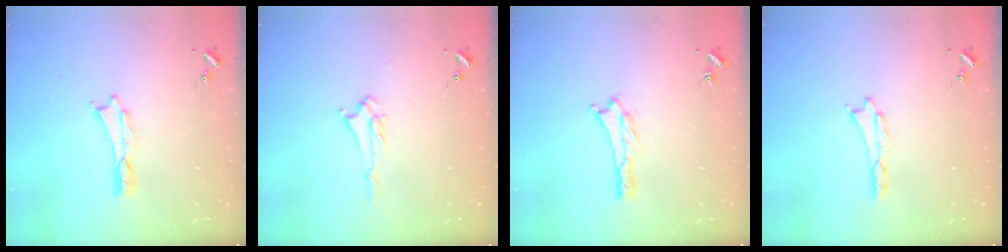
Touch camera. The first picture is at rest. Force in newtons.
{"total": 1.3, "press": 1.3, "slide": 0.2}
{"total": 0.0}
{"total": 0.0}